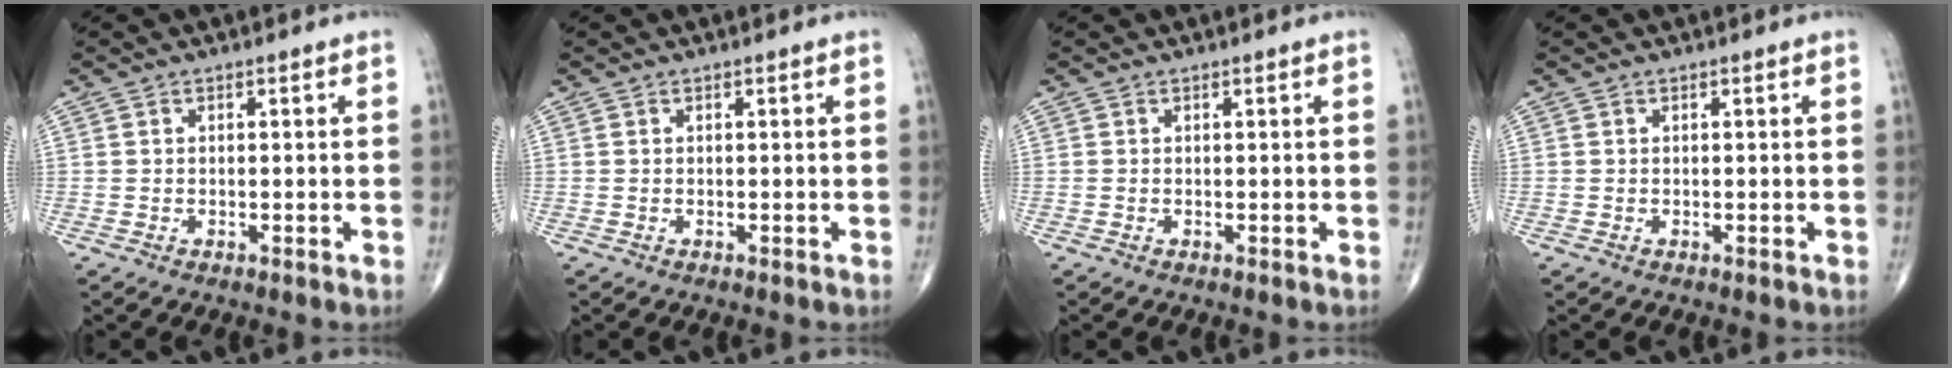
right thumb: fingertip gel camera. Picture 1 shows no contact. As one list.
[{"total": 0.0}, {"total": 0.0}, {"total": 0.0}]